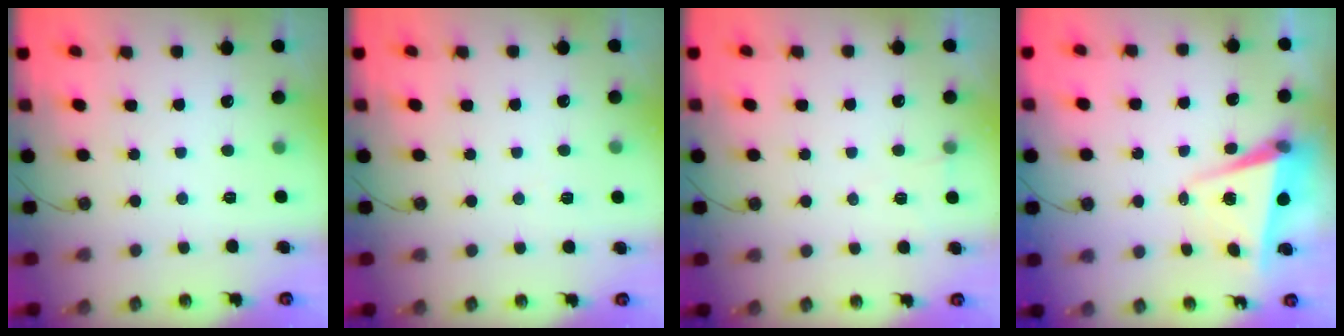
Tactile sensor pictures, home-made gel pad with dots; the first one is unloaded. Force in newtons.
{"total": 5.5, "press": 3.3, "slide": 4.4}
{"total": 5.0, "press": 2.7, "slide": 4.2}
{"total": 5.3, "press": 5.0, "slide": 1.8}